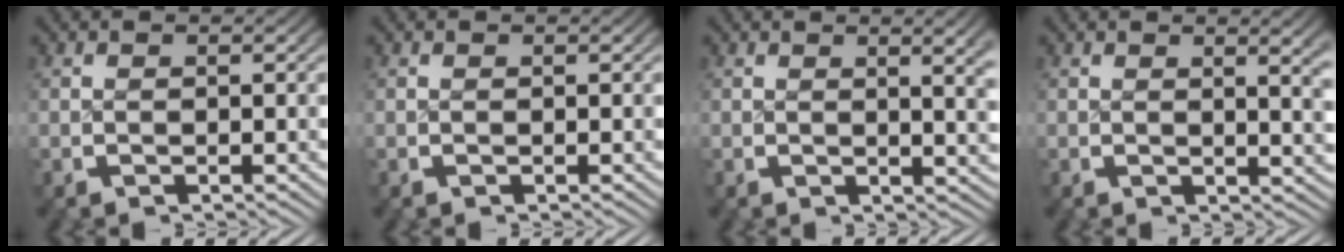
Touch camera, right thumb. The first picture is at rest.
{"total": 0.0}
{"total": 2.8, "force": [0.8, 0.4, 2.7], "torque": [-0.030, -0.004, 0.013]}
{"total": 2.5, "force": [0.8, 0.3, 2.3], "torque": [-0.027, -0.004, 0.013]}